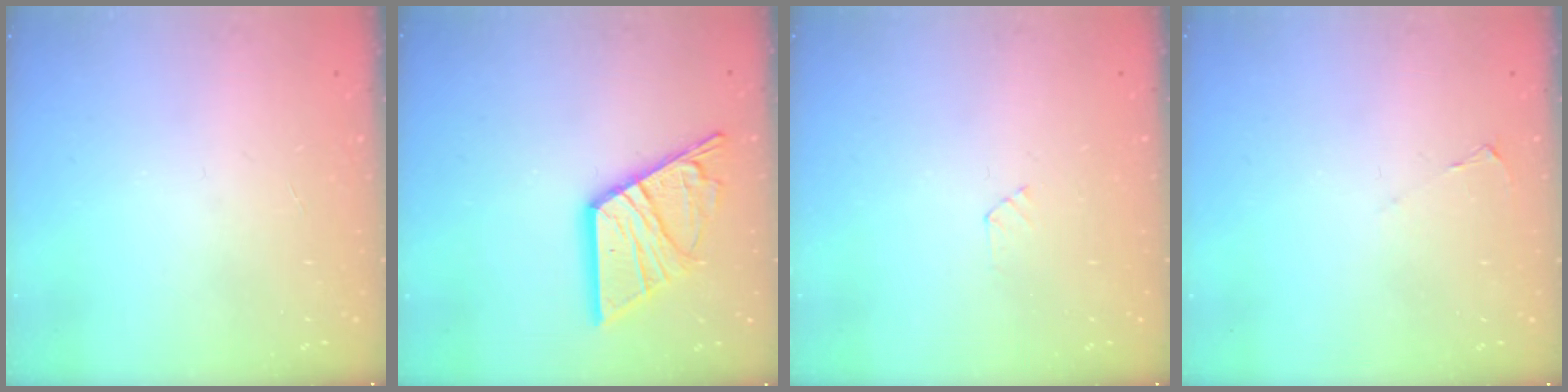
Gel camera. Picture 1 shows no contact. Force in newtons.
{"total": 15.2, "press": 15.2, "slide": 1.2}
{"total": 2.4, "press": 2.4, "slide": 0.3}
{"total": 1.7, "press": 1.7, "slide": 0.3}